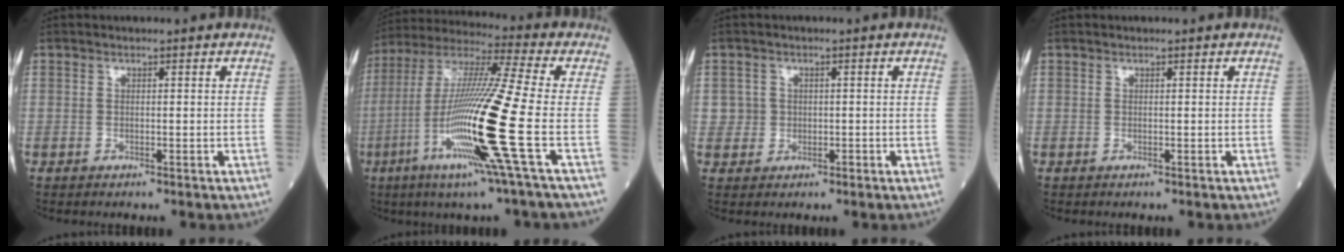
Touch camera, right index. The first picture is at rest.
{"total": 19.4, "force": [-5.7, -1.4, 18.5], "torque": [-0.387, -0.030, -0.124]}
{"total": 2.1, "force": [0.1, 2.1, 0.0], "torque": [0.007, 0.006, 0.001]}
{"total": 0.0}